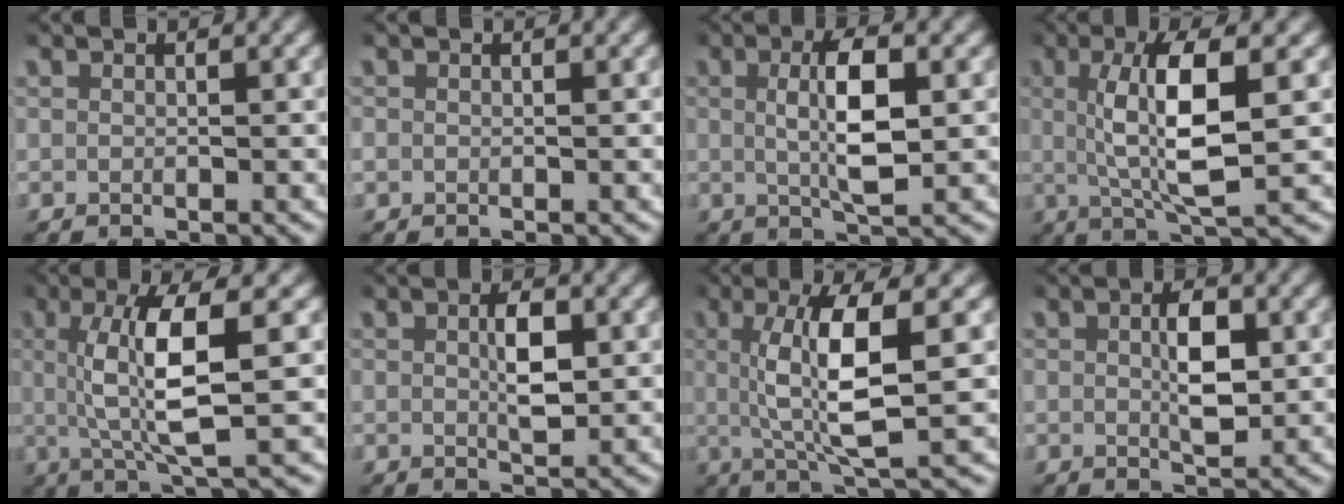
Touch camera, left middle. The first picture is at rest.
{"total": 0.7, "force": [-0.2, 0.6, 0.2], "torque": [-0.008, -0.002, -0.004]}
{"total": 4.8, "force": [0.7, 1.2, 4.6], "torque": [-0.077, -0.003, 0.013]}
{"total": 6.6, "force": [1.0, 1.3, 6.4], "torque": [-0.109, 0.000, 0.020]}
{"total": 6.6, "force": [1.0, 0.9, 6.5], "torque": [-0.110, 0.002, 0.017]}
{"total": 2.9, "force": [0.4, 1.2, 2.6], "torque": [-0.040, -0.007, 0.008]}
{"total": 6.6, "force": [1.0, 1.1, 6.5], "torque": [-0.110, 0.001, 0.020]}
{"total": 3.6, "force": [0.4, 1.7, 3.2], "torque": [-0.049, -0.009, 0.009]}